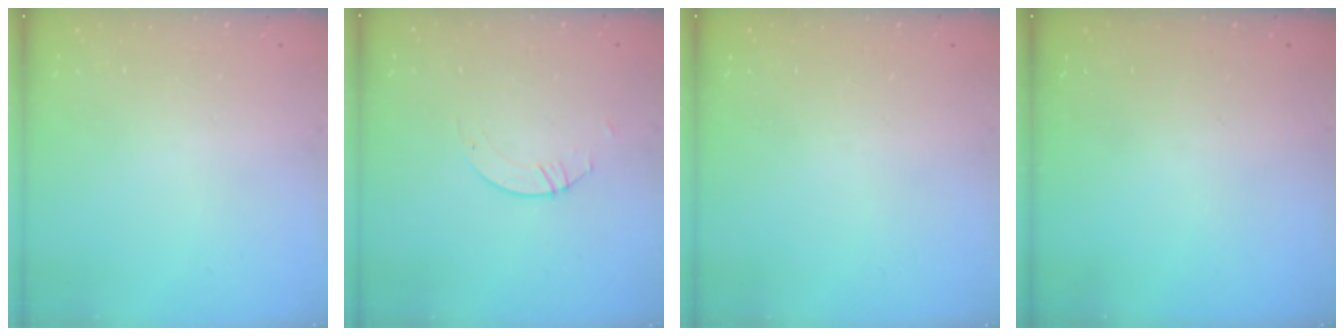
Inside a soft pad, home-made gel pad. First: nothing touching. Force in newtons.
{"total": 1.1, "press": 1.1, "slide": 0.1}
{"total": 0.0}
{"total": 0.0}